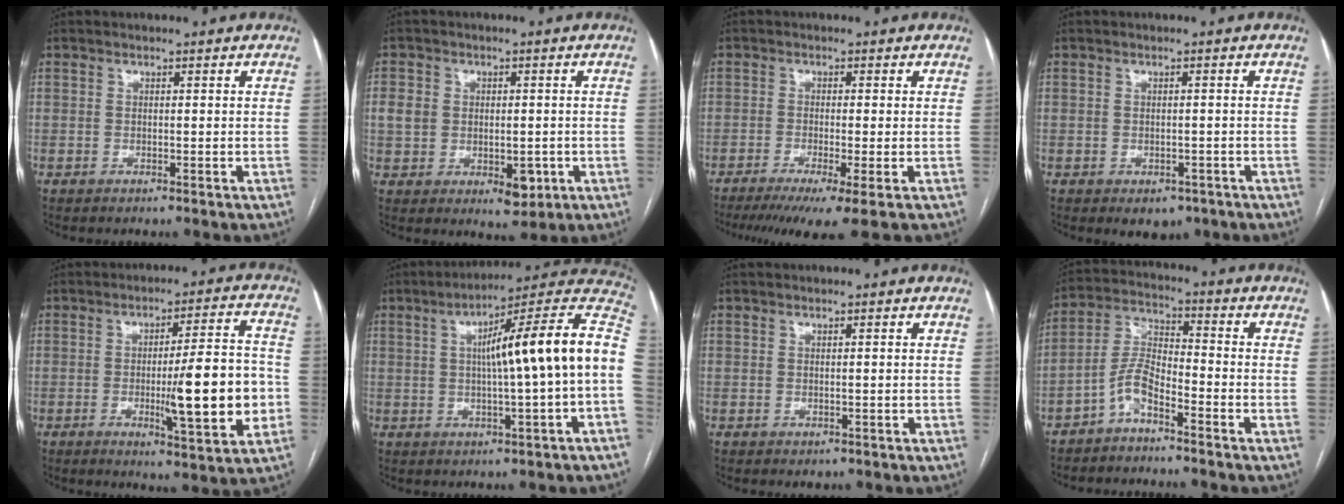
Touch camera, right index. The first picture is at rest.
{"total": 7.2, "force": [-1.0, 5.3, 4.8], "torque": [-0.063, 0.007, -0.003]}
{"total": 7.9, "force": [-5.3, -0.4, 5.9], "torque": [-0.087, -0.016, -0.082]}
{"total": 3.4, "force": [-2.2, 2.3, 1.4], "torque": [-0.006, 0.003, -0.020]}
{"total": 13.7, "force": [-2.5, 1.5, 13.4], "torque": [-0.193, -0.002, -0.032]}
{"total": 17.7, "force": [1.2, -0.1, 17.7], "torque": [-0.245, 0.035, 0.010]}
{"total": 0.6, "force": [0.0, 0.5, 0.4], "torque": [-0.001, 0.000, 0.003]}
{"total": 5.8, "force": [-3.9, 1.4, 4.0], "torque": [-0.094, 0.008, -0.082]}